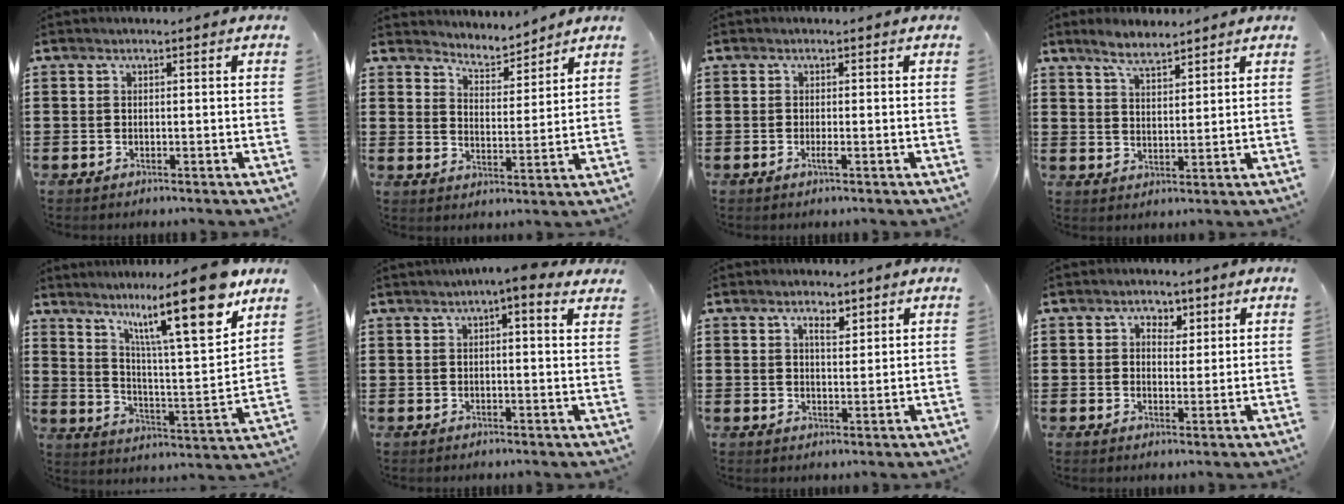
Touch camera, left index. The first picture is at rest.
{"total": 4.2, "force": [4.2, 0.6, -0.2], "torque": [-0.019, -0.024, 0.072]}
{"total": 1.0, "force": [-0.3, -0.1, 1.0], "torque": [-0.018, -0.006, -0.004]}
{"total": 4.7, "force": [4.1, 1.1, 1.9], "torque": [-0.049, -0.002, 0.077]}
{"total": 16.7, "force": [11.3, 2.8, 12.0], "torque": [-0.217, -0.049, 0.178]}
{"total": 3.6, "force": [2.4, 0.0, 2.7], "torque": [-0.049, -0.003, 0.039]}
{"total": 2.9, "force": [2.0, 1.3, 1.7], "torque": [-0.030, 0.002, 0.035]}
{"total": 2.7, "force": [1.4, 2.2, 0.9], "torque": [-0.022, 0.009, 0.020]}